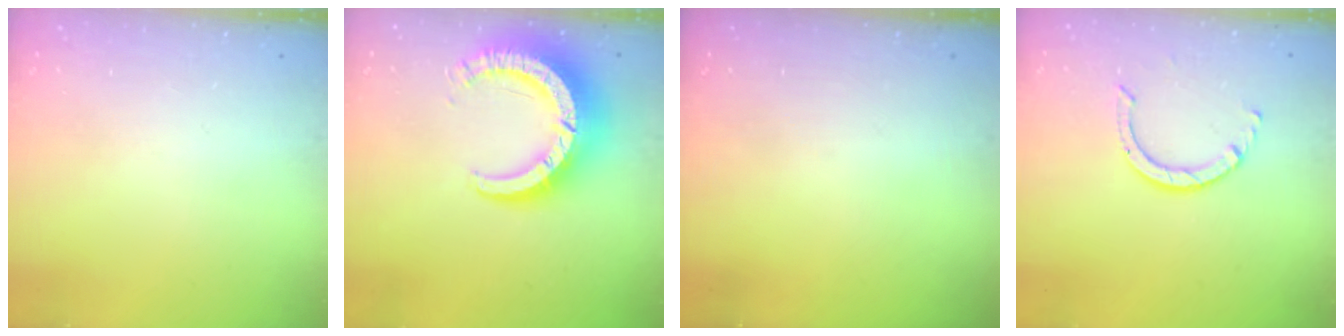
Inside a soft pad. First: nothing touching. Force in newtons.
{"total": 13.2, "press": 13.2, "slide": 1.3}
{"total": 0.0}
{"total": 3.9, "press": 3.9, "slide": 0.3}